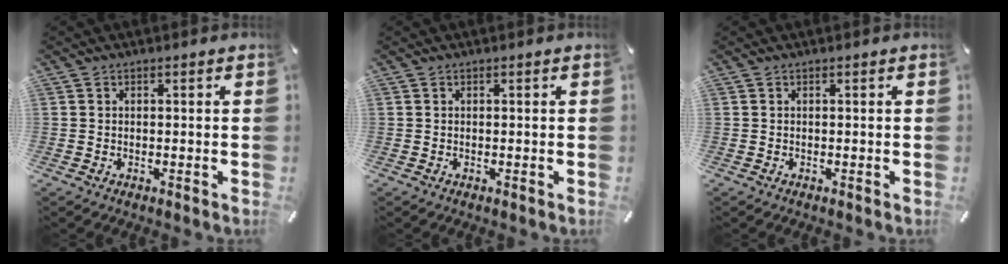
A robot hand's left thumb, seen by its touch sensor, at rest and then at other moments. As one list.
[{"total": 0.0}, {"total": 0.0}]